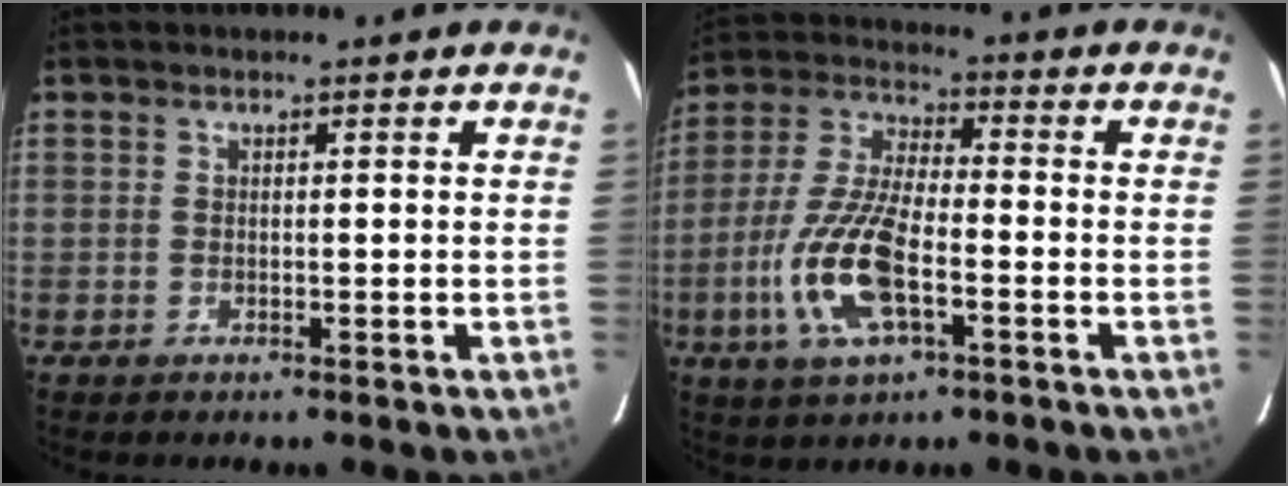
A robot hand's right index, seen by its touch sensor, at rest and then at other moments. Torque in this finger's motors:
{"motor_torque": [1.76, -0.38, 0.47, 0.15]}